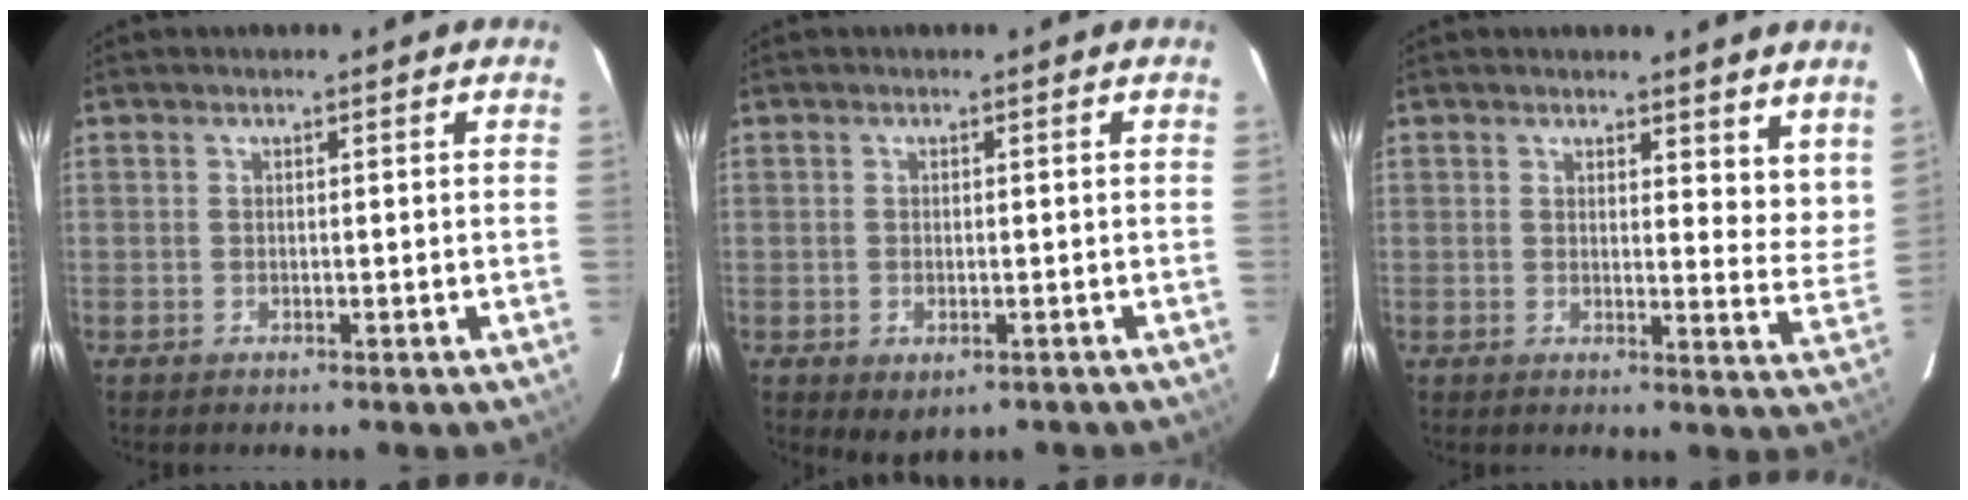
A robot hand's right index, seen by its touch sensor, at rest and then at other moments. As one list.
[{"total": 2.9, "force": [-1.4, 1.8, 1.8], "torque": [-0.026, -0.005, -0.007]}, {"total": 8.0, "force": [6.9, 2.9, 2.9], "torque": [-0.011, -0.029, 0.070]}]